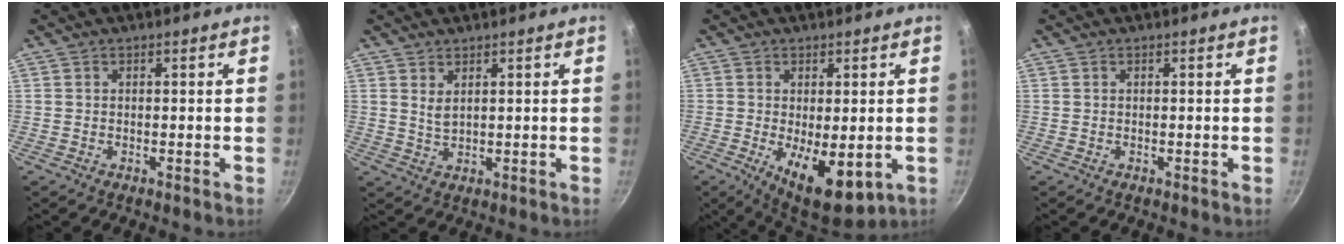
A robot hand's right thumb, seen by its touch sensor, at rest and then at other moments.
{"total": 2.5, "force": [1.4, 1.1, 1.8], "torque": [-0.033, -0.013, 0.028]}
{"total": 10.8, "force": [-2.3, 4.7, 9.5], "torque": [-0.130, -0.013, -0.019]}
{"total": 0.0}